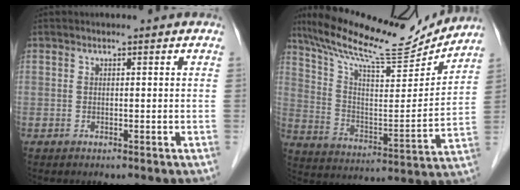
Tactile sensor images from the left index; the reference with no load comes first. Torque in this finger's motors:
{"motor_torque": [0.96, -1.18, 0.31, 0.09]}